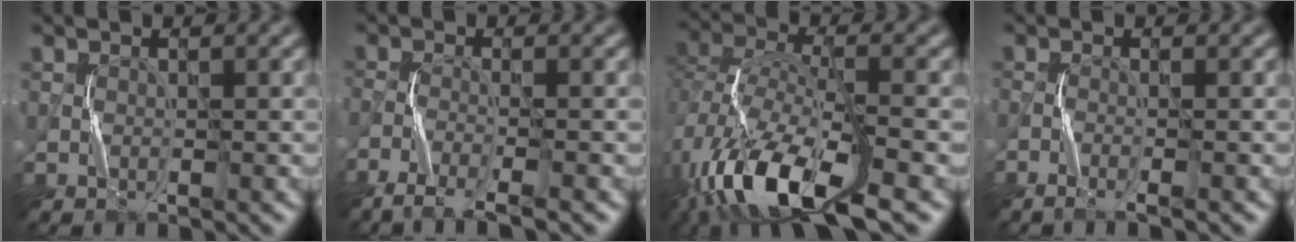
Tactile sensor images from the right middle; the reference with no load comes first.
{"total": 3.9, "force": [-3.0, 0.6, 2.5], "torque": [-0.045, -0.005, -0.066]}
{"total": 12.6, "force": [-7.2, 4.5, 9.3], "torque": [-0.193, -0.014, -0.140]}
{"total": 1.8, "force": [-1.2, 0.2, 1.3], "torque": [-0.024, -0.003, -0.031]}